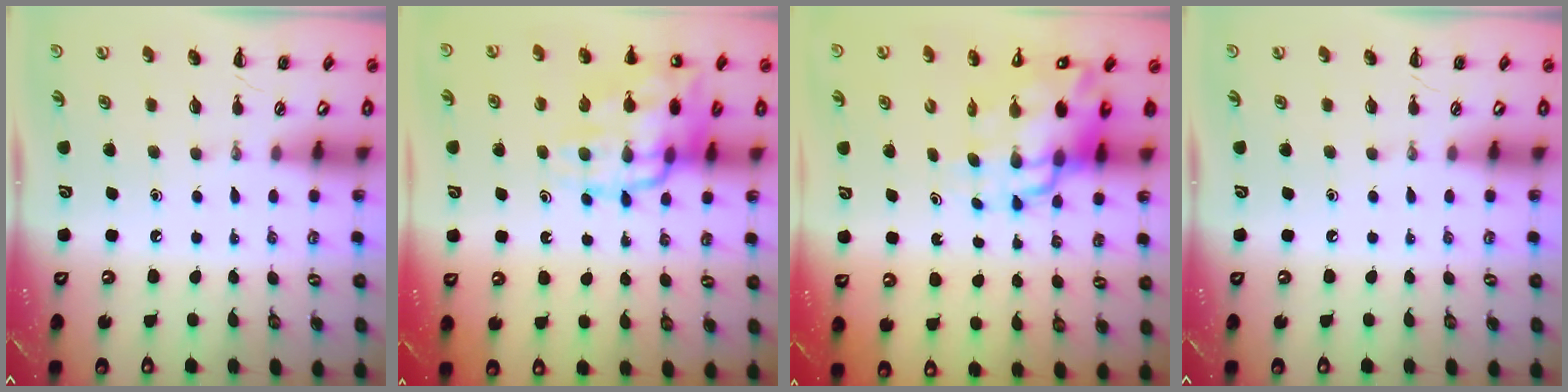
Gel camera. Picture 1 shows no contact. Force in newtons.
{"total": 17.7, "press": 17.5, "slide": 2.2}
{"total": 13.2, "press": 12.7, "slide": 3.7}
{"total": 0.0}